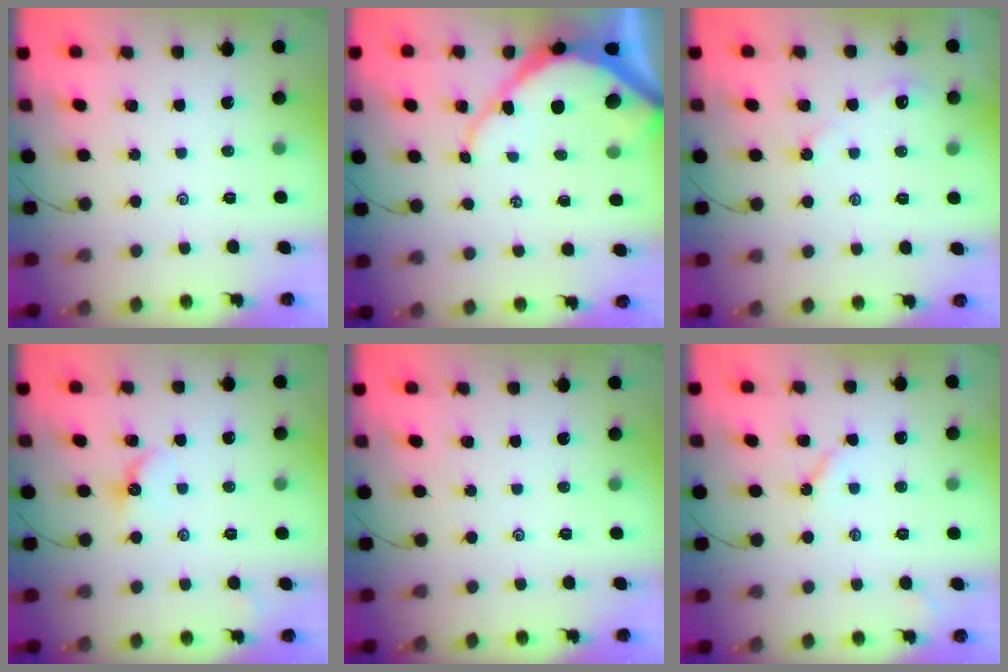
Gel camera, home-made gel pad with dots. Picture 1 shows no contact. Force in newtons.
{"total": 10.4, "press": 10.3, "slide": 1.0}
{"total": 3.6, "press": 3.5, "slide": 0.6}
{"total": 5.4, "press": 5.4, "slide": 0.6}
{"total": 0.0}
{"total": 3.8, "press": 3.7, "slide": 0.9}